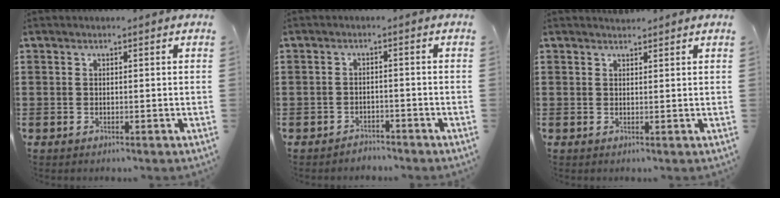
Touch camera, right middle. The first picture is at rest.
{"total": 2.0, "force": [-2.0, 0.3, -0.2], "torque": [-0.005, 0.001, -0.046]}
{"total": 1.2, "force": [1.1, 0.2, -0.1], "torque": [0.000, 0.001, 0.022]}